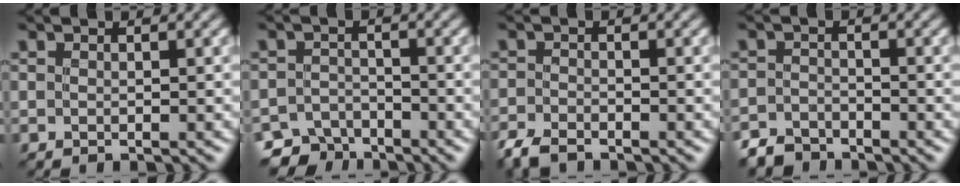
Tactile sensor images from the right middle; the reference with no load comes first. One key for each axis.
{"total": 4.4, "fx": -3.8, "fy": 2.2, "fz": 0.7, "tx": -0.002, "ty": -0.010, "tz": -0.066}
{"total": 3.1, "fx": -2.5, "fy": 1.1, "fz": 1.3, "tx": -0.026, "ty": -0.007, "tz": -0.059}
{"total": 2.9, "fx": -2.6, "fy": 1.2, "fz": 0.4, "tx": -0.005, "ty": -0.001, "tz": -0.057}